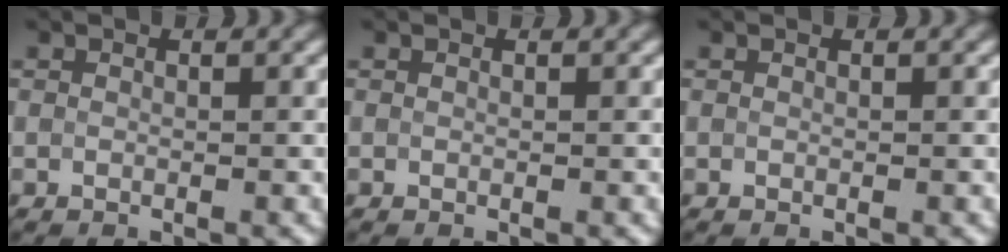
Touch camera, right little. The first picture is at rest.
{"total": 0.0}
{"total": 0.0}